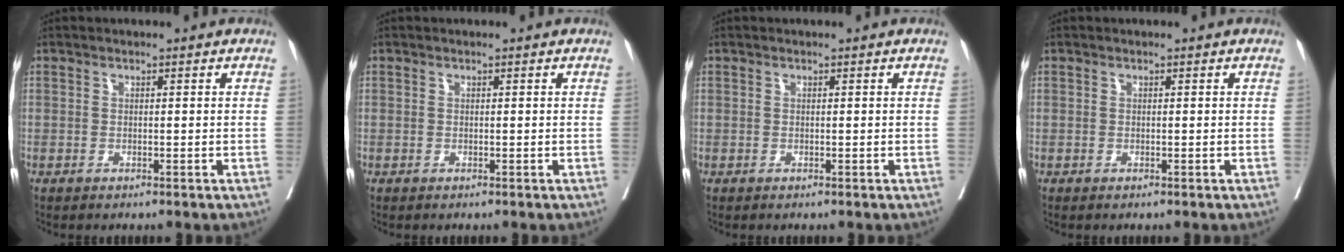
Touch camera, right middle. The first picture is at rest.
{"total": 0.0}
{"total": 0.0}
{"total": 0.0}